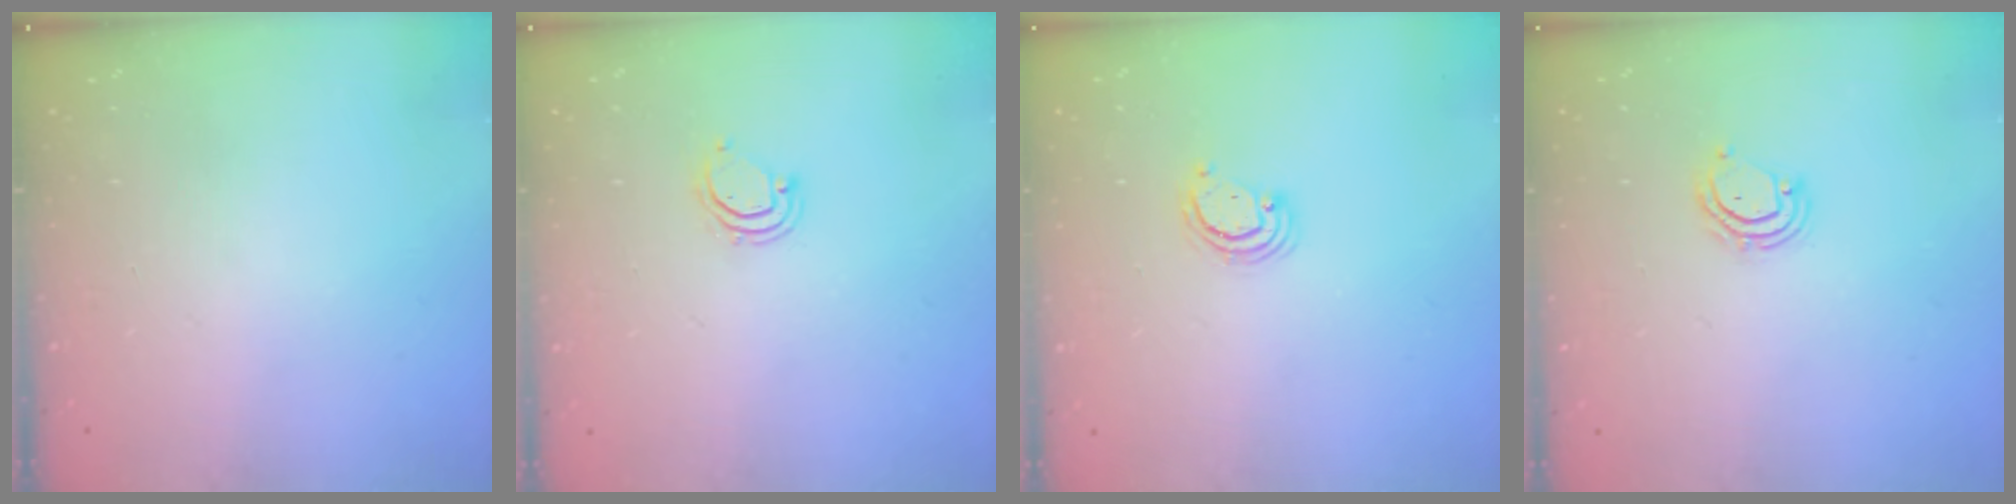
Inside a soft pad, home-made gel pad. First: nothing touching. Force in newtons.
{"total": 4.3, "press": 4.3, "slide": 0.5}
{"total": 2.5, "press": 2.5, "slide": 0.3}
{"total": 4.6, "press": 4.6, "slide": 0.3}